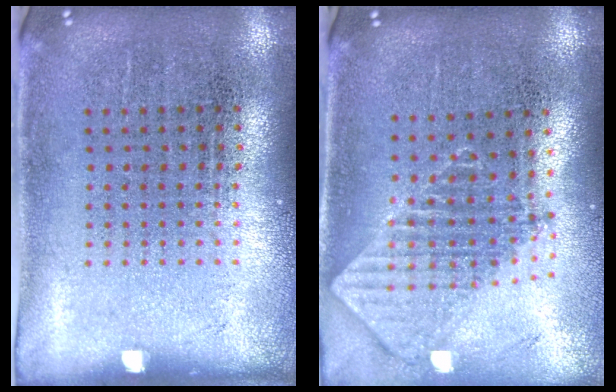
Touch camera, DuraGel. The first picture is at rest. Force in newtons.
{"total": 2.0, "press": 1.6, "slide": 1.3}